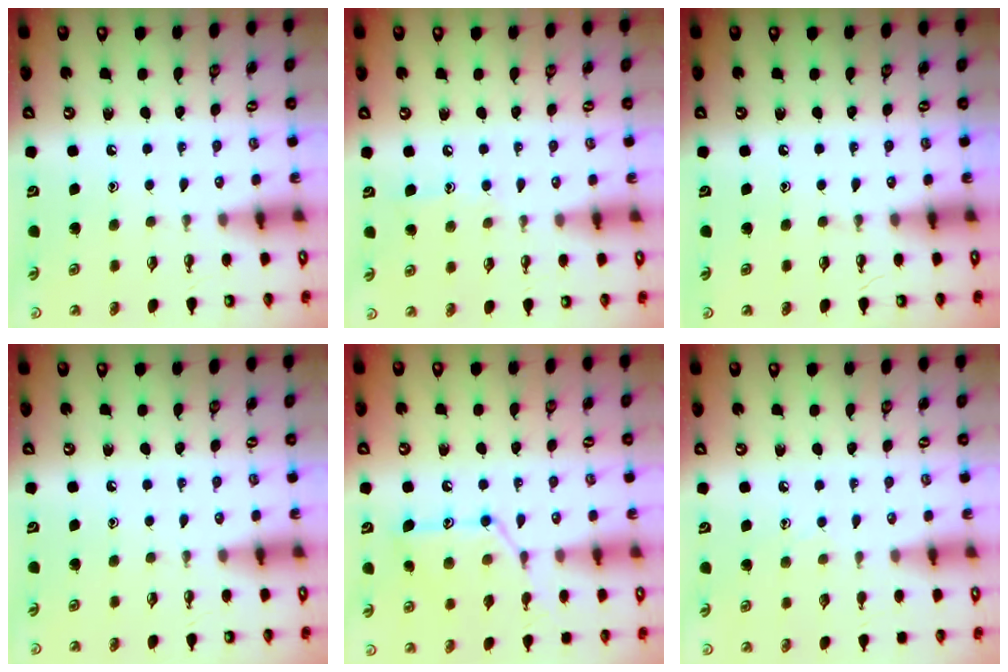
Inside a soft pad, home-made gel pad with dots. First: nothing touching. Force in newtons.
{"total": 5.9, "press": 5.8, "slide": 0.7}
{"total": 0.0}
{"total": 0.0}
{"total": 13.6, "press": 13.6, "slide": 1.1}
{"total": 5.5, "press": 5.5, "slide": 0.6}